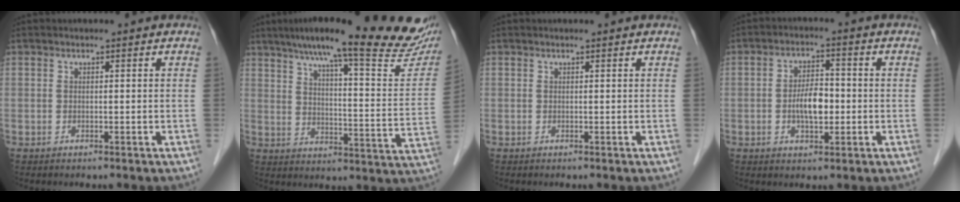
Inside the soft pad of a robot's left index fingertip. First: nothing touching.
{"total": 27.5, "force": [22.5, 2.7, 15.5], "torque": [-0.225, -0.030, 0.284]}
{"total": 0.0}
{"total": 5.4, "force": [-0.8, 2.3, 4.8], "torque": [-0.093, 0.006, -0.015]}